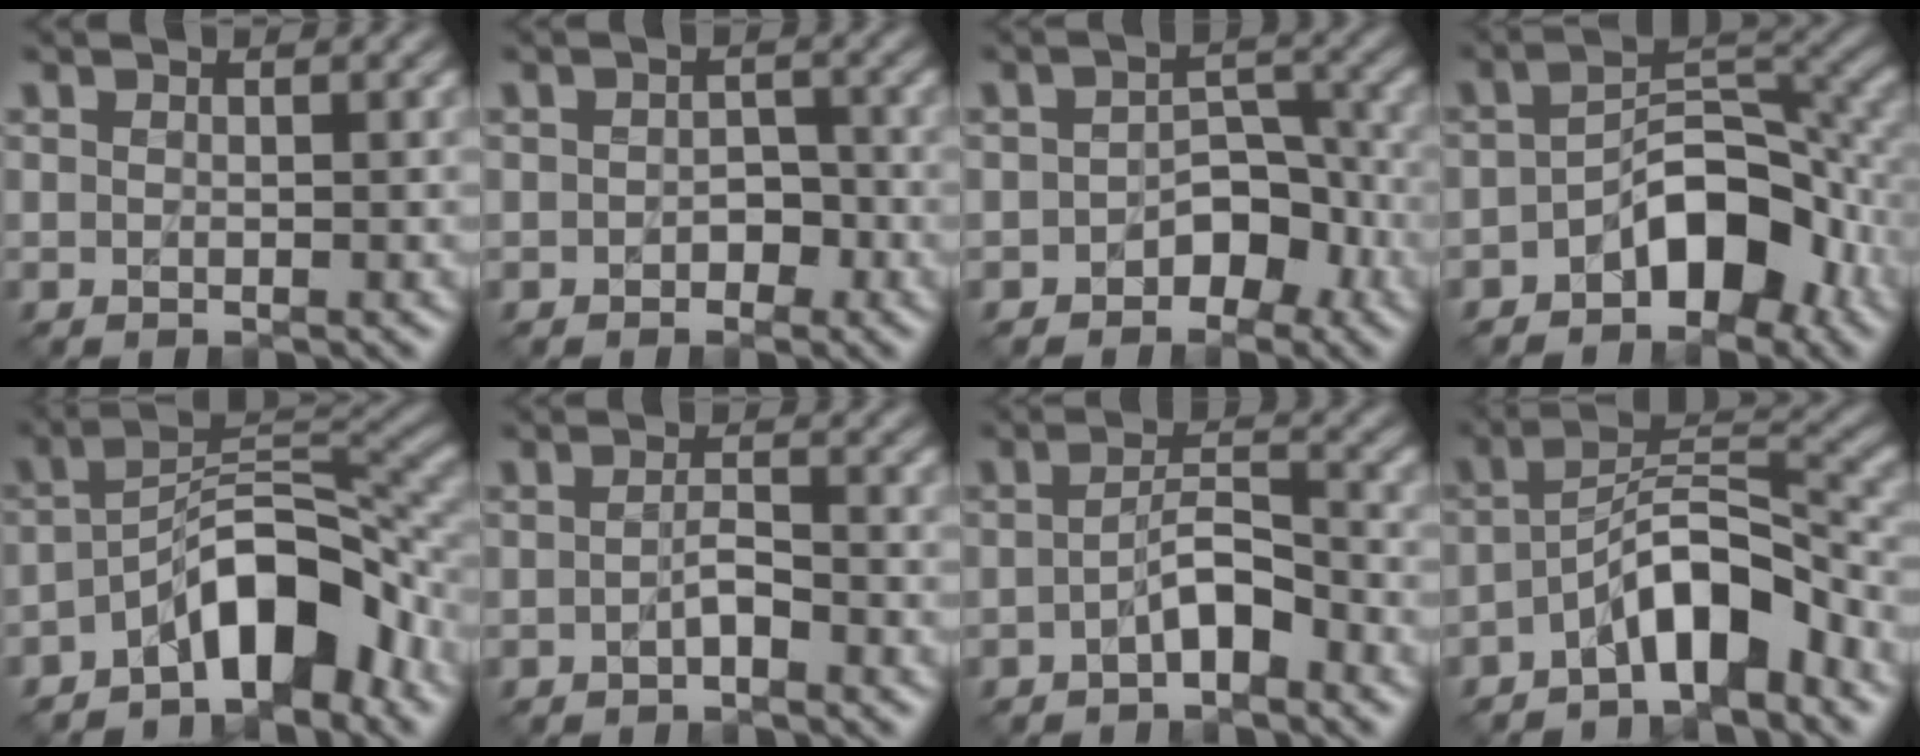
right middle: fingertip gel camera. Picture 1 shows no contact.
{"total": 1.6, "force": [-0.6, 1.2, 0.8], "torque": [-0.011, 0.002, -0.011]}
{"total": 3.7, "force": [-1.9, 2.5, 2.1], "torque": [-0.016, 0.008, -0.029]}
{"total": 6.9, "force": [-3.4, 3.7, 4.7], "torque": [-0.054, 0.008, -0.067]}
{"total": 8.0, "force": [-4.8, 3.2, 5.6], "torque": [-0.068, 0.013, -0.090]}
{"total": 1.2, "force": [-0.6, 0.3, 1.0], "torque": [-0.021, 0.004, -0.015]}
{"total": 2.7, "force": [-1.4, 0.9, 2.2], "torque": [-0.040, 0.011, -0.030]}
{"total": 6.5, "force": [-3.8, 2.3, 4.7], "torque": [-0.071, 0.012, -0.076]}